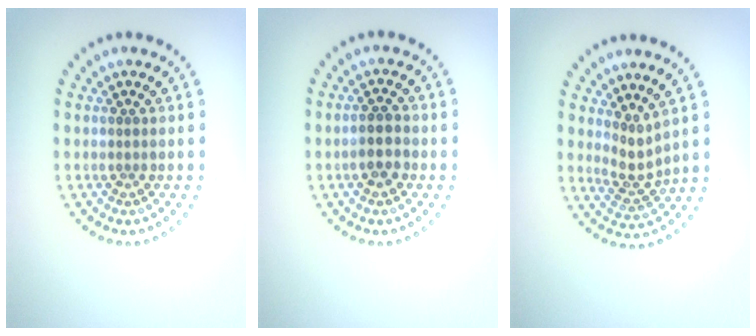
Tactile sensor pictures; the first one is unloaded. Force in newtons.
{"total": 2.3, "press": 2.2, "slide": 0.6}
{"total": 2.3, "press": 1.6, "slide": 1.7}